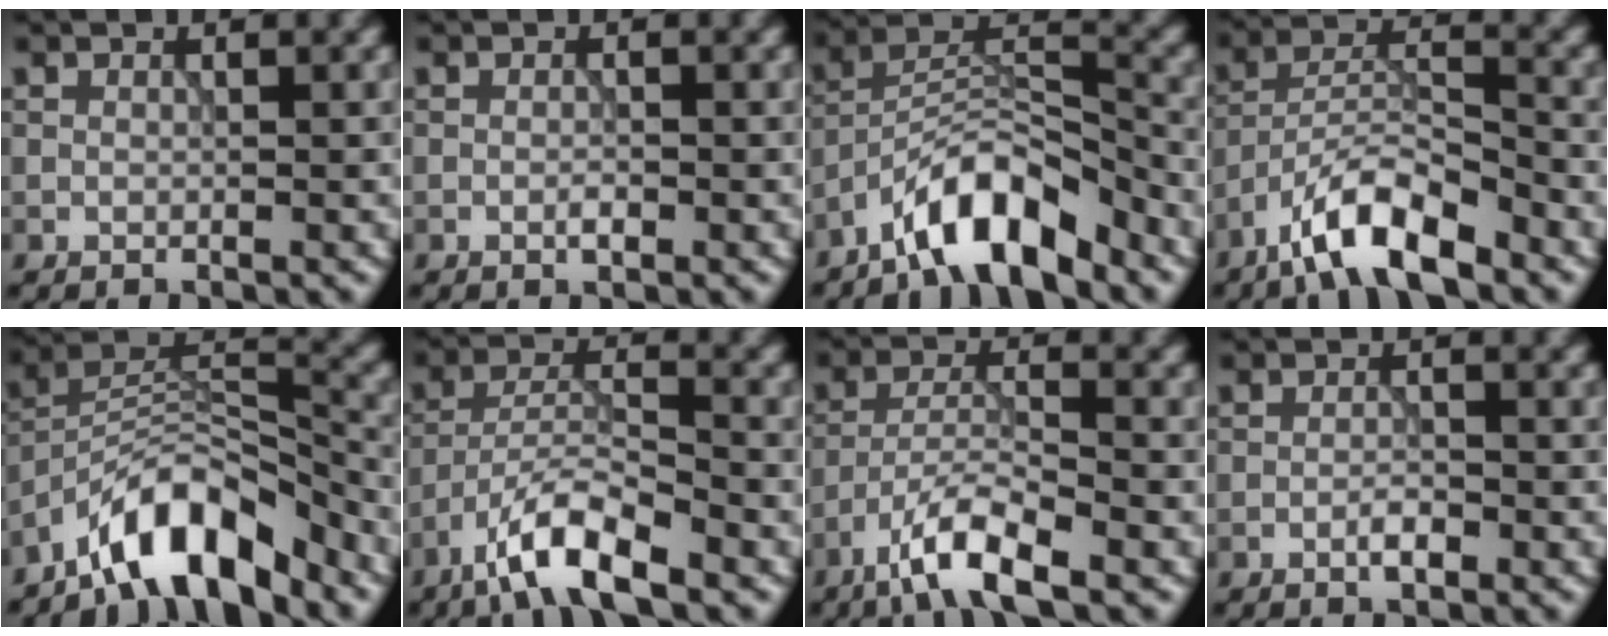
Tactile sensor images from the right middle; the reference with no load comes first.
{"total": 0.9, "force": [-0.4, 0.3, 0.8], "torque": [-0.015, 0.000, -0.007]}
{"total": 7.6, "force": [-5.6, 2.1, 4.6], "torque": [-0.075, 0.013, -0.104]}
{"total": 7.2, "force": [-5.1, 2.0, 4.8], "torque": [-0.080, 0.009, -0.095]}
{"total": 8.3, "force": [-6.3, 2.5, 4.8], "torque": [-0.069, 0.011, -0.119]}
{"total": 6.5, "force": [-4.4, 1.6, 4.6], "torque": [-0.079, 0.006, -0.087]}
{"total": 5.9, "force": [-3.9, 1.3, 4.2], "torque": [-0.076, 0.003, -0.080]}
{"total": 1.6, "force": [-0.8, 0.4, 1.3], "torque": [-0.024, 0.002, -0.017]}